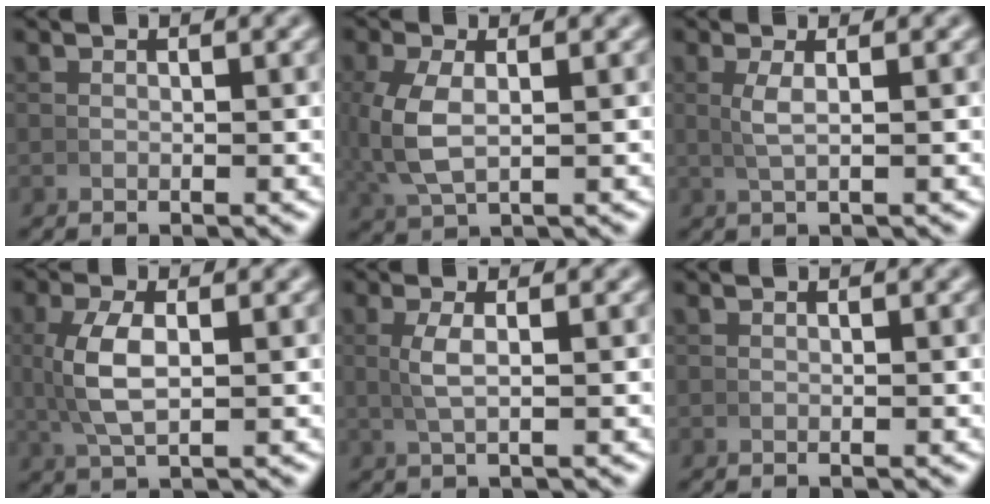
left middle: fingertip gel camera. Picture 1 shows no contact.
{"total": 4.0, "force": [0.3, 2.2, 3.4], "torque": [-0.093, -0.002, 0.017]}
{"total": 1.7, "force": [0.5, -0.2, 1.6], "torque": [-0.035, 0.001, 0.014]}
{"total": 4.1, "force": [0.5, 1.7, 3.7], "torque": [-0.087, 0.002, 0.017]}
{"total": 1.9, "force": [0.4, 0.0, 1.8], "torque": [-0.040, 0.003, 0.011]}
{"total": 0.0}